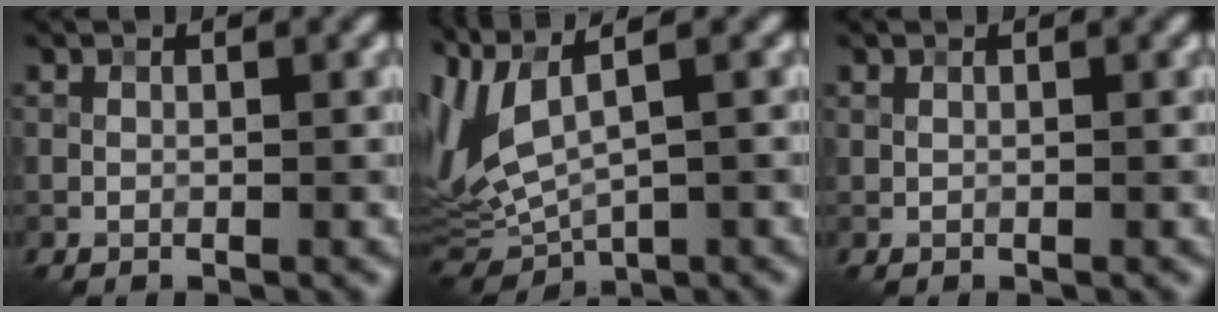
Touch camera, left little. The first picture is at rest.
{"total": 8.0, "force": [2.1, 2.7, 7.3], "torque": [-0.166, 0.005, 0.046]}
{"total": 0.0}